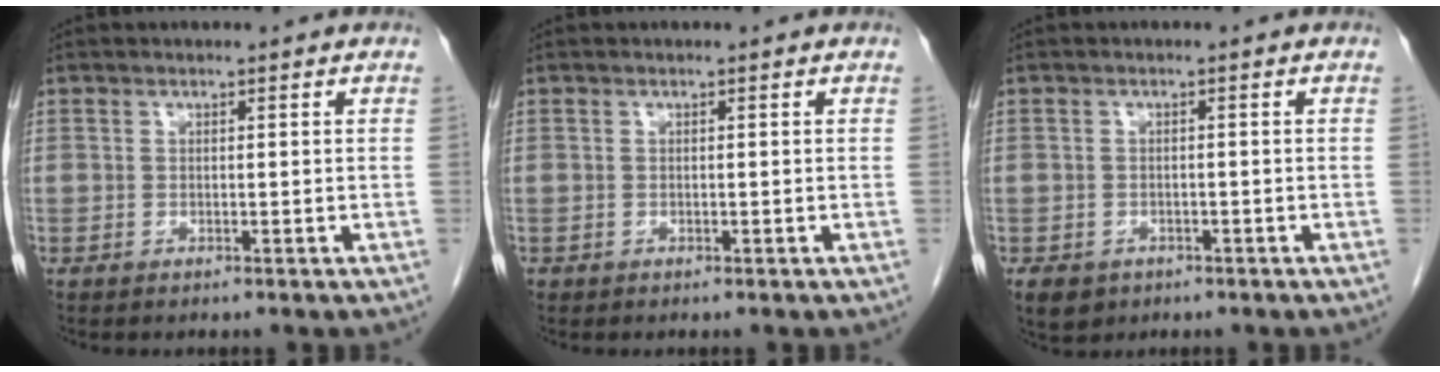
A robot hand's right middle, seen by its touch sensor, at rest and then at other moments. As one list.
[{"total": 0.0}, {"total": 4.9, "force": [-2.8, 3.7, 1.6], "torque": [-0.028, -0.001, -0.037]}]